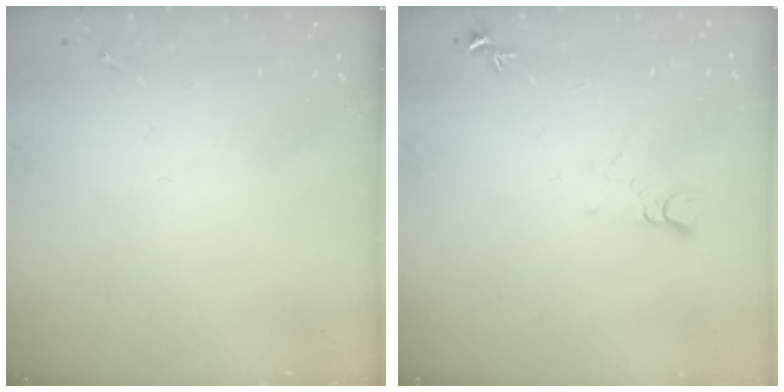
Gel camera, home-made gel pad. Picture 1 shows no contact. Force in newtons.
{"total": 3.3, "press": 3.3, "slide": 0.3}